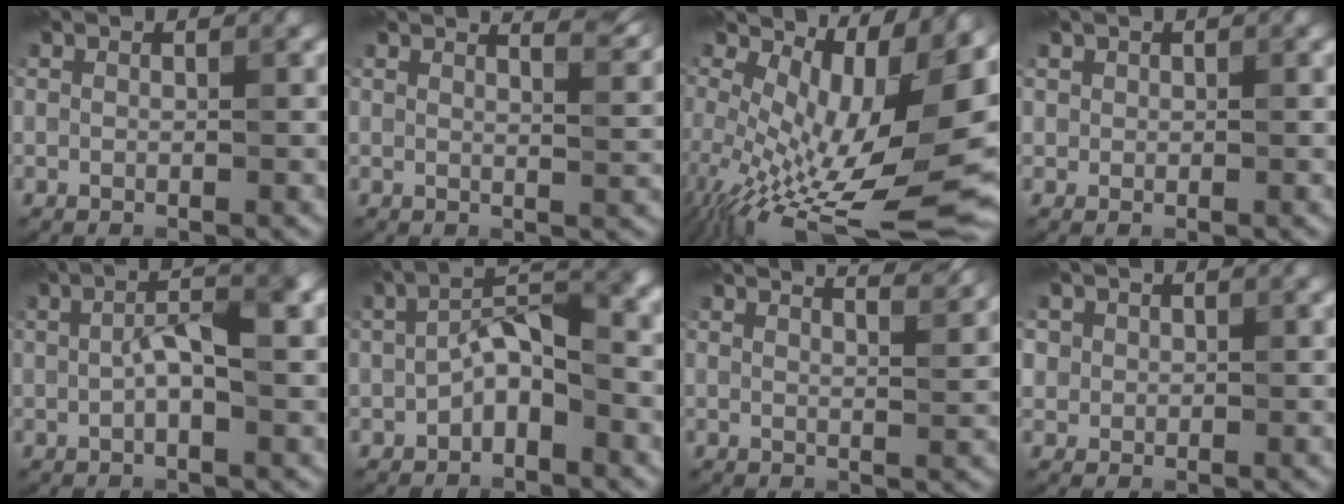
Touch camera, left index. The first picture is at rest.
{"total": 5.0, "force": [4.0, 1.4, 2.6], "torque": [-0.020, 0.024, 0.026]}
{"total": 14.6, "force": [-0.1, 6.1, 13.2], "torque": [-0.207, -0.015, 0.010]}
{"total": 1.0, "force": [0.5, 0.9, 0.1], "torque": [0.005, -0.003, 0.007]}
{"total": 4.9, "force": [0.4, 1.6, 4.6], "torque": [-0.083, 0.008, 0.005]}
{"total": 5.1, "force": [-1.4, 2.2, 4.3], "torque": [-0.073, 0.018, -0.032]}
{"total": 7.0, "force": [5.5, 2.2, 3.8], "torque": [-0.029, 0.037, 0.036]}
{"total": 1.6, "force": [0.7, 1.4, 0.2], "torque": [-0.005, -0.001, 0.025]}